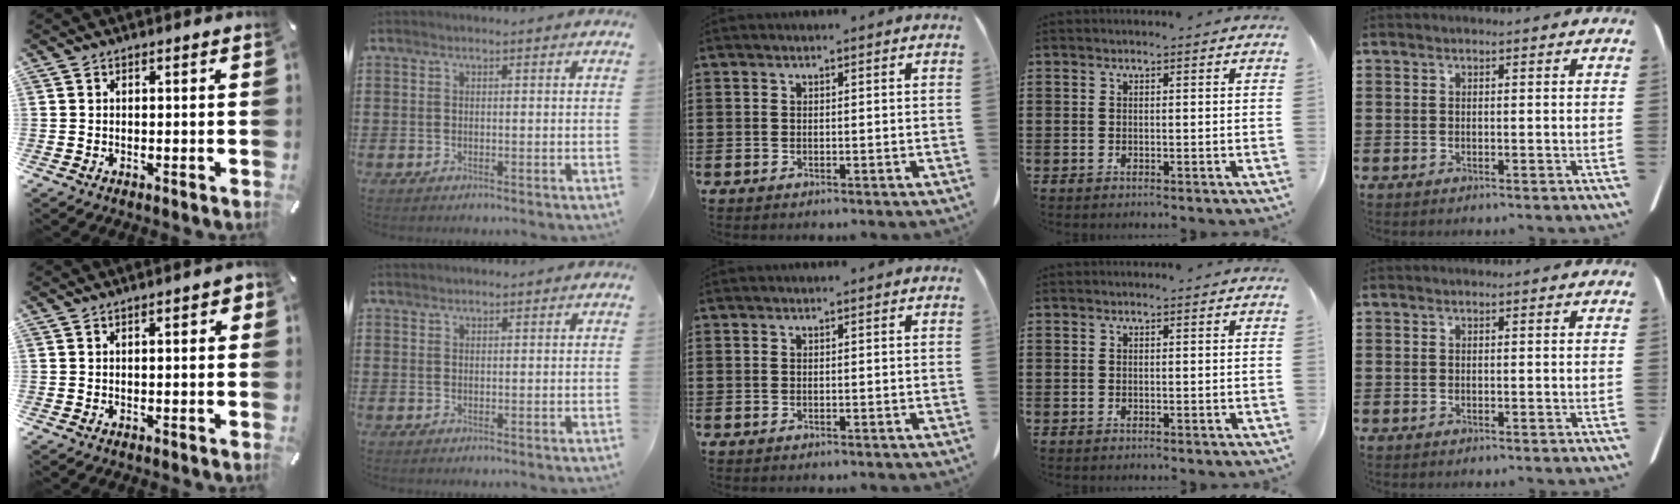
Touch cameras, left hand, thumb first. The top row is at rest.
{"thumb": {"total": 2.3, "force": [0.2, 0.8, 2.1], "torque": [-0.031, 0.003, 0.001]}, "index": {"total": 0.9, "force": [0.8, 0.1, 0.0], "torque": [-0.002, -0.001, 0.018]}}